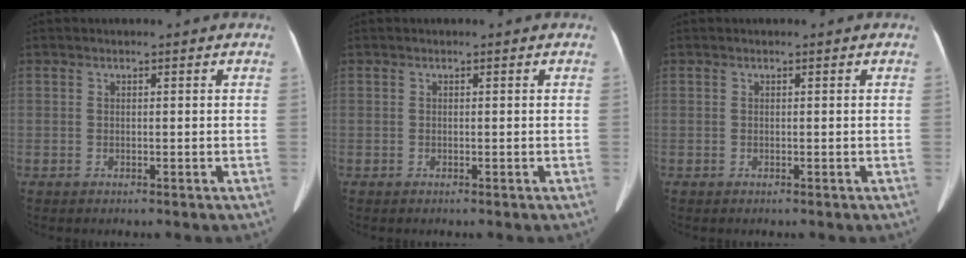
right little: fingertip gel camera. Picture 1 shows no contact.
{"total": 0.0}
{"total": 0.0}